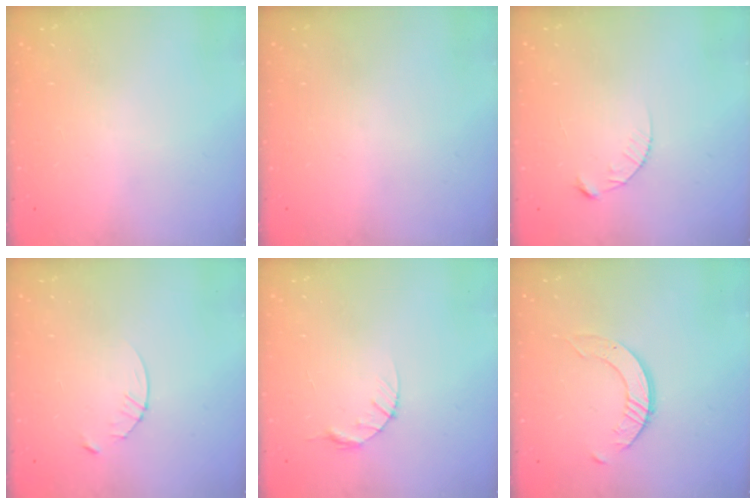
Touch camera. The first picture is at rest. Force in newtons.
{"total": 0.0}
{"total": 3.7, "press": 3.7, "slide": 0.4}
{"total": 3.3, "press": 3.2, "slide": 0.4}
{"total": 3.9, "press": 3.8, "slide": 0.5}
{"total": 4.0, "press": 4.0, "slide": 0.1}